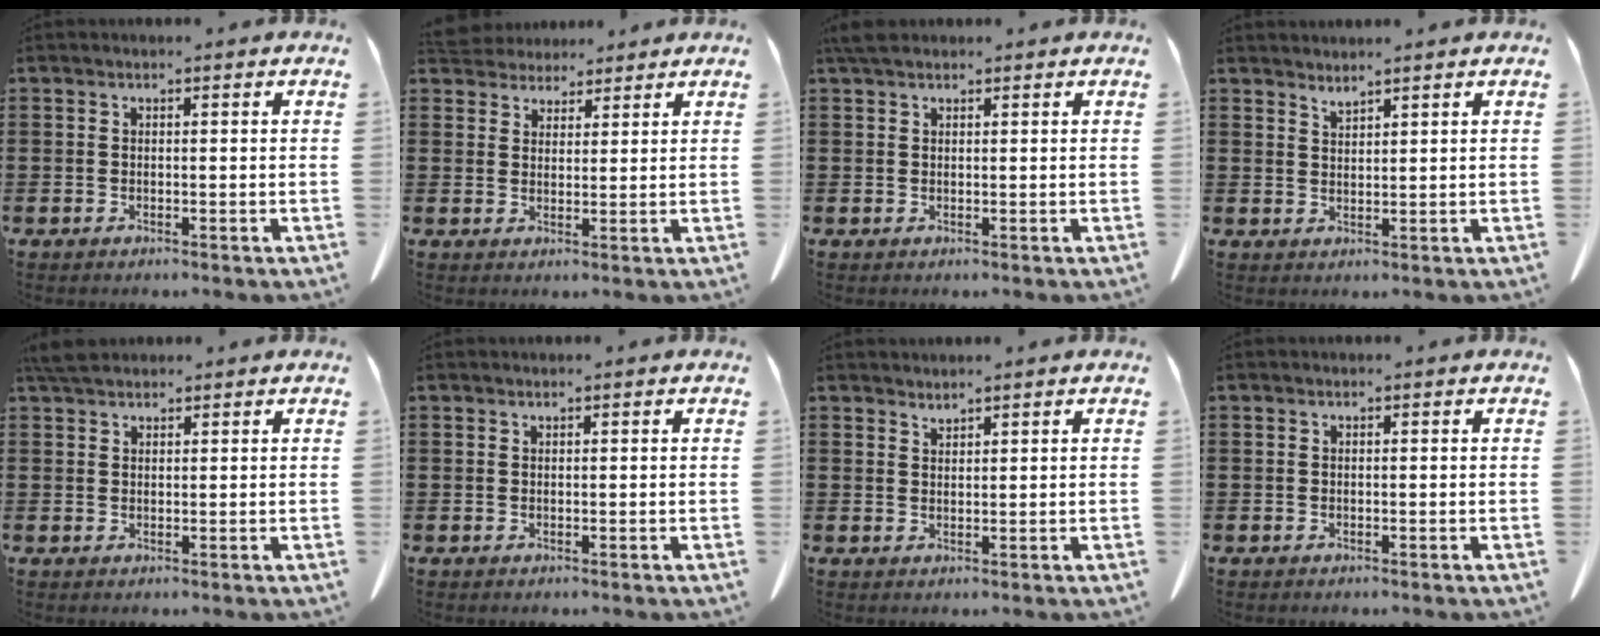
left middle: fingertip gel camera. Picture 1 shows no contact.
{"total": 3.8, "force": [3.6, 1.2, 0.1], "torque": [-0.015, -0.009, 0.069]}
{"total": 2.3, "force": [1.7, 1.0, 1.2], "torque": [-0.030, 0.006, 0.034]}
{"total": 1.8, "force": [1.8, -0.2, 0.1], "torque": [-0.006, -0.004, 0.036]}
{"total": 3.3, "force": [2.7, 1.2, 1.4], "torque": [-0.036, 0.004, 0.053]}
{"total": 0.0}
{"total": 1.4, "force": [1.4, 0.0, 0.0], "torque": [-0.003, -0.004, 0.029]}
{"total": 0.0}